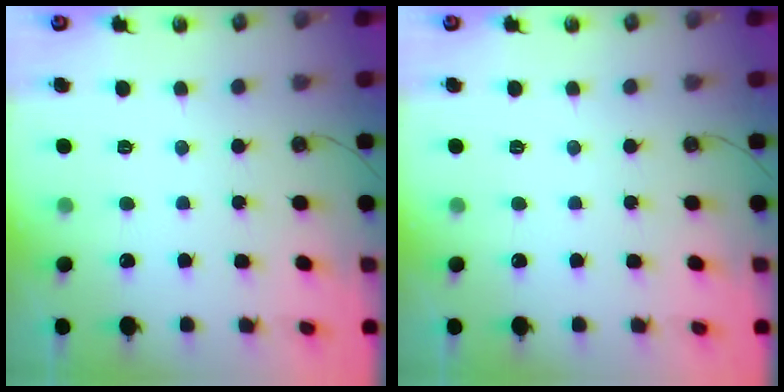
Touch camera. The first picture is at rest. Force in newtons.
{"total": 0.0}